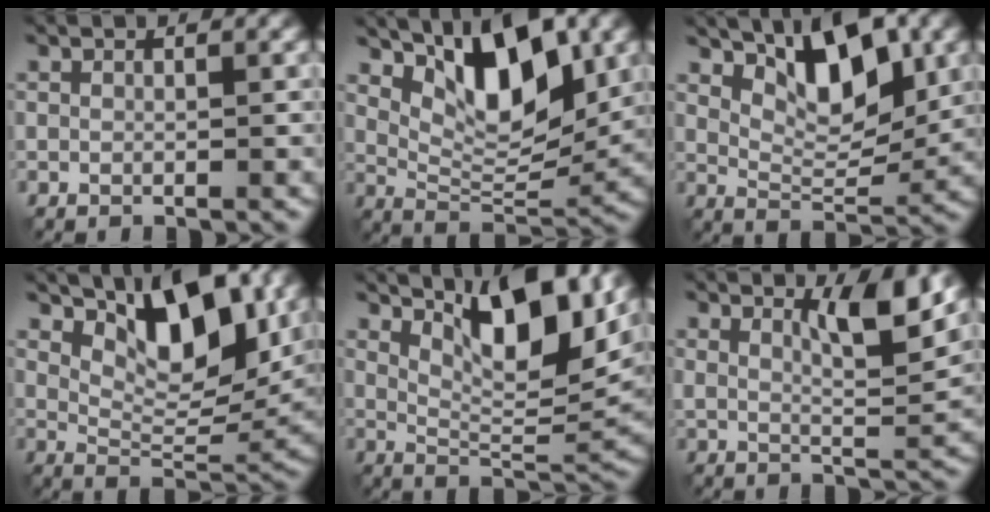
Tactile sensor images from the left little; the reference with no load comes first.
{"total": 7.8, "force": [3.7, 3.2, 6.1], "torque": [-0.098, -0.008, 0.065]}
{"total": 6.6, "force": [3.4, 2.8, 5.0], "torque": [-0.079, -0.004, 0.053]}
{"total": 8.8, "force": [4.4, 3.5, 6.7], "torque": [-0.102, -0.004, 0.076]}
{"total": 9.0, "force": [4.4, 2.7, 7.4], "torque": [-0.115, -0.001, 0.075]}
{"total": 4.6, "force": [2.8, 0.9, 3.6], "torque": [-0.061, -0.008, 0.047]}